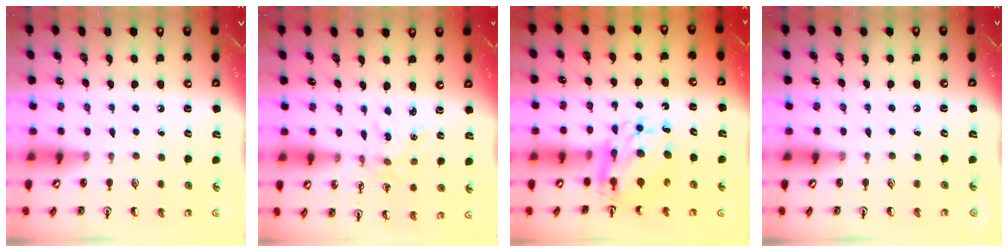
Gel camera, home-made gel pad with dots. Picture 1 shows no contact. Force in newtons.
{"total": 1.5, "press": 1.4, "slide": 0.4}
{"total": 10.8, "press": 10.8, "slide": 1.1}
{"total": 0.0}